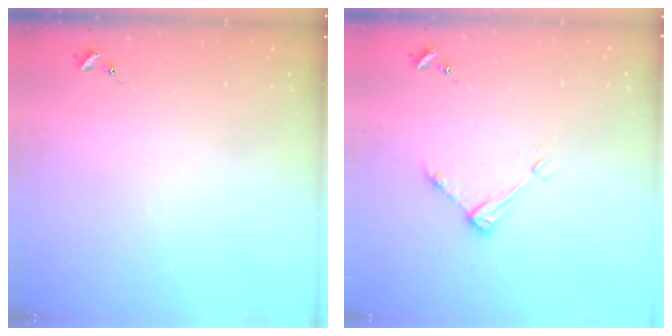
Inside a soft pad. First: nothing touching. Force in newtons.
{"total": 6.5, "press": 6.4, "slide": 0.5}